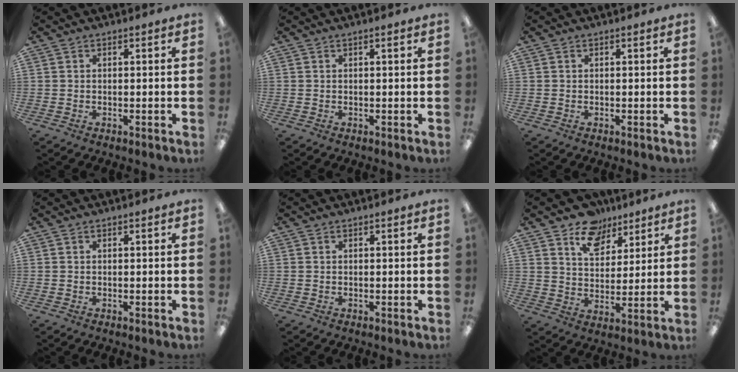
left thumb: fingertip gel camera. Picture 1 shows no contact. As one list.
[{"total": 0.5, "force": [0.2, 0.0, 0.5], "torque": [-0.008, 0.002, 0.004]}, {"total": 0.0}, {"total": 0.0}, {"total": 0.0}, {"total": 10.2, "force": [7.4, 6.4, 3.1], "torque": [-0.045, -0.041, 0.135]}]